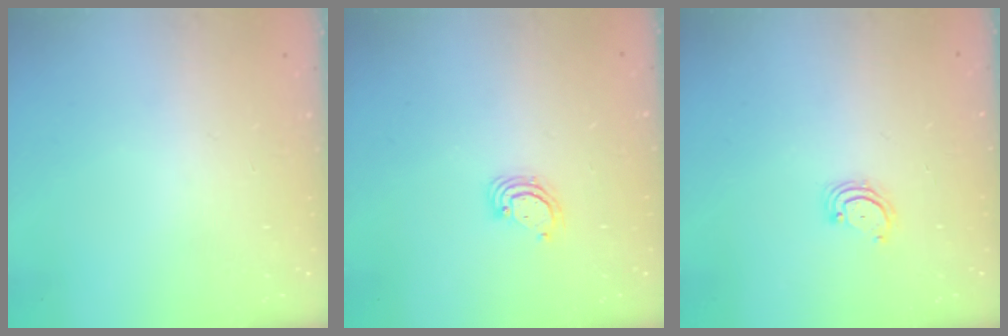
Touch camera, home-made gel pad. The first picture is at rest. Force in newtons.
{"total": 3.5, "press": 3.5, "slide": 0.2}
{"total": 3.1, "press": 3.0, "slide": 0.4}